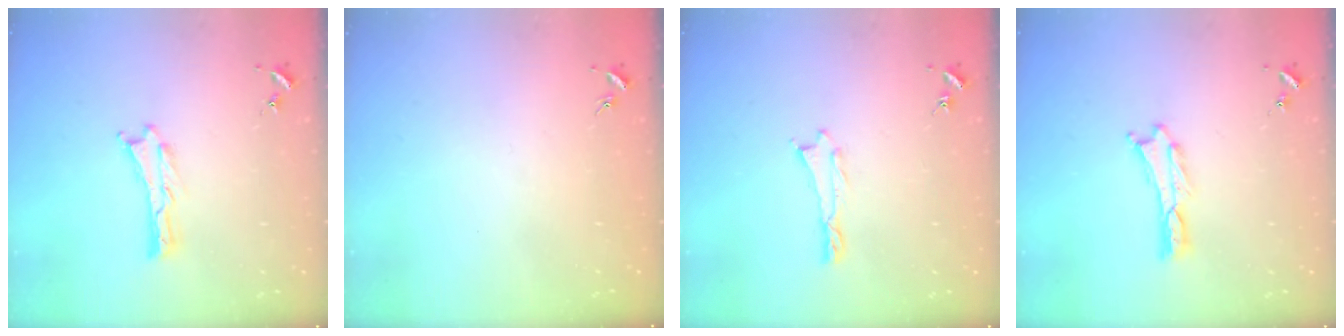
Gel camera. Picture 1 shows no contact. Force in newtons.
{"total": 0.0}
{"total": 0.5, "press": 0.5, "slide": 0.2}
{"total": 0.0}